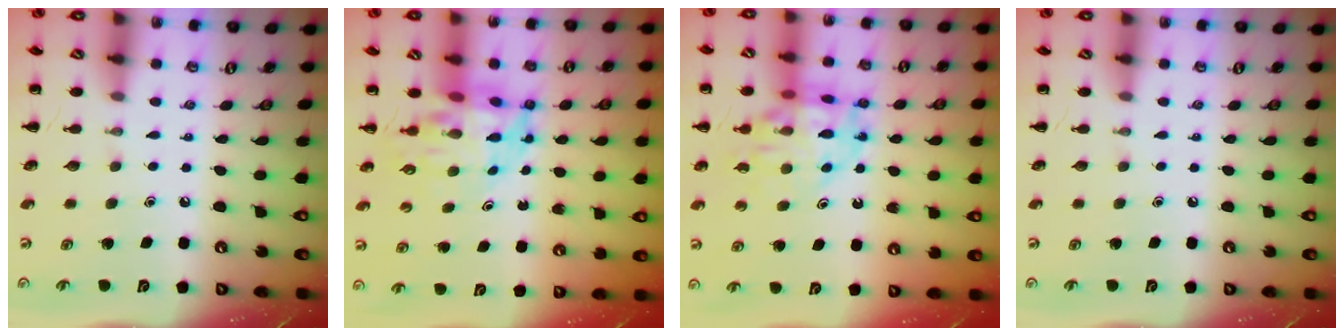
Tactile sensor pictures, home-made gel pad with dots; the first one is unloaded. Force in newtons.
{"total": 9.5, "press": 9.1, "slide": 2.8}
{"total": 16.4, "press": 16.1, "slide": 2.9}
{"total": 0.0}